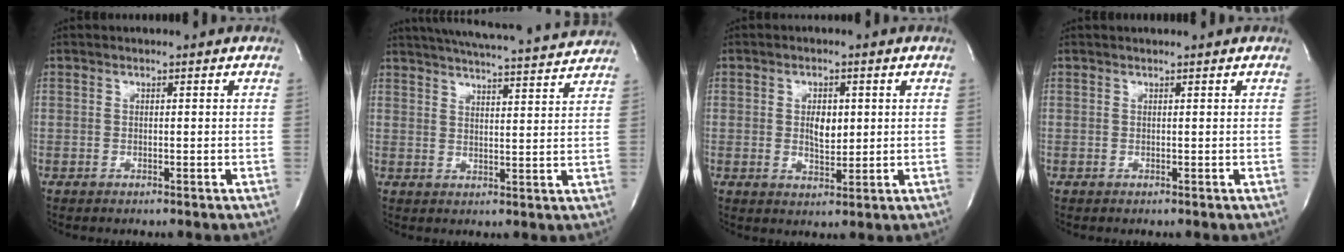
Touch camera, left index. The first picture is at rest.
{"total": 18.8, "force": [17.6, 0.7, 6.5], "torque": [-0.109, 0.001, 0.230]}
{"total": 3.8, "force": [0.7, 2.0, 3.2], "torque": [-0.054, -0.004, 0.015]}
{"total": 2.1, "force": [2.0, -0.1, 0.6], "torque": [-0.009, 0.013, 0.025]}